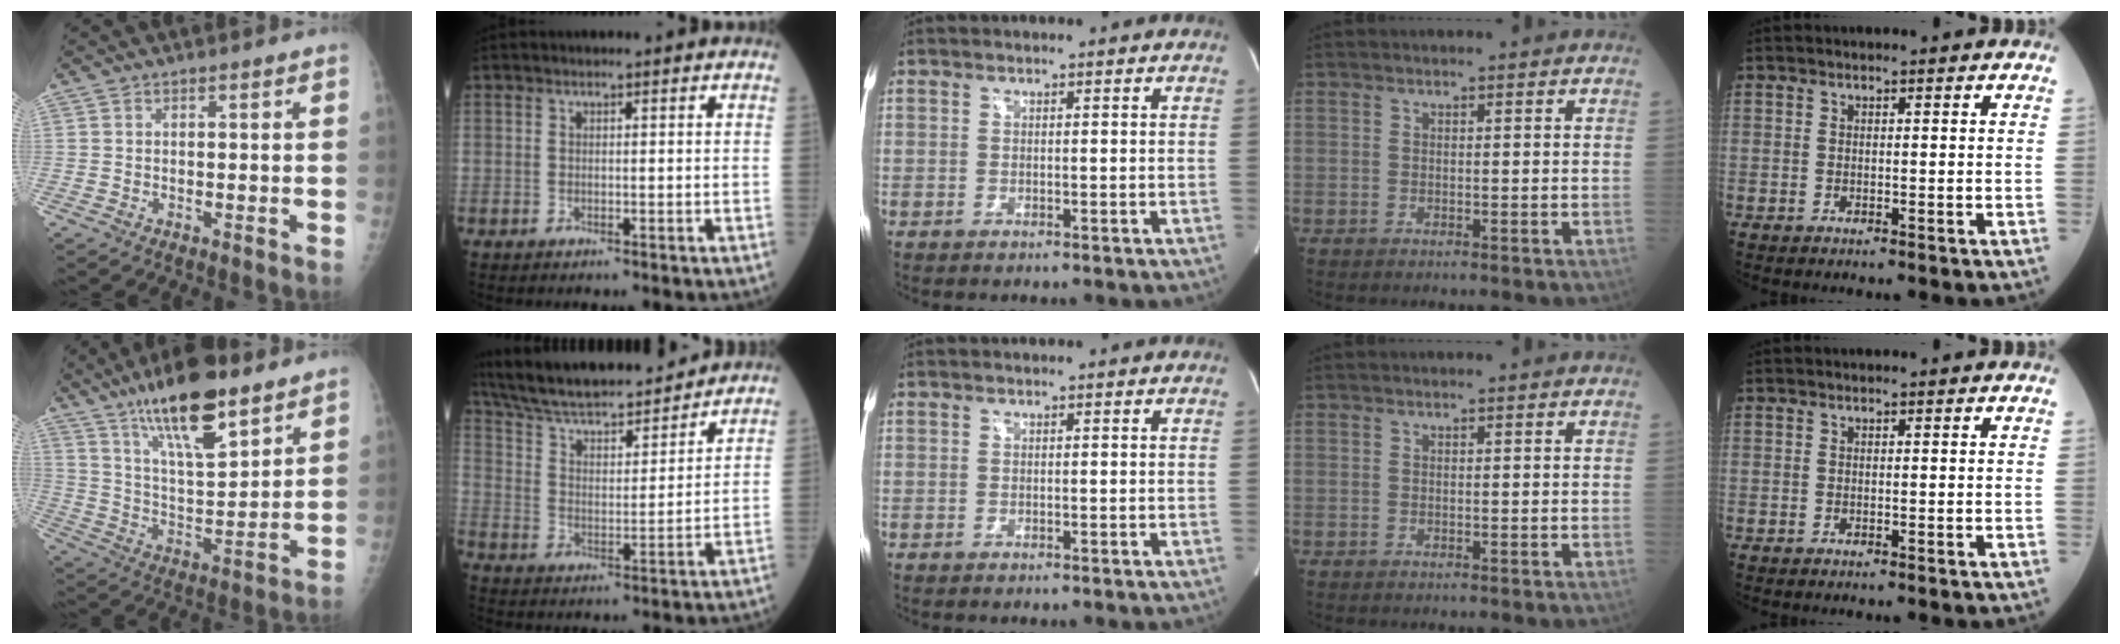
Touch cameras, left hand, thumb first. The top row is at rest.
{"thumb": {"total": 17.5, "force": [11.5, 5.3, 12.1], "torque": [-0.178, -0.060, 0.205]}, "index": {"total": 19.9, "force": [18.0, 3.4, 7.9], "torque": [-0.136, 0.017, 0.289]}}